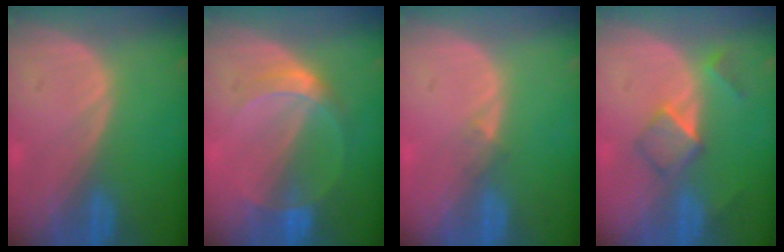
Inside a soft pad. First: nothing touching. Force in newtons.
{"total": 5.2, "press": 4.7, "slide": 2.0}
{"total": 1.2, "press": 0.9, "slide": 0.9}
{"total": 5.2, "press": 4.5, "slide": 2.6}